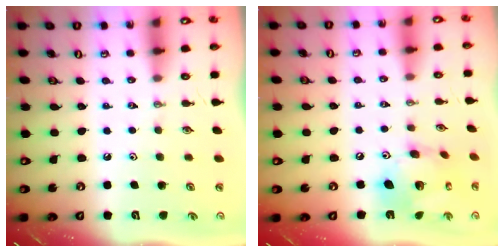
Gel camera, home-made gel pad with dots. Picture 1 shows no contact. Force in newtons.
{"total": 15.5, "press": 15.4, "slide": 1.7}